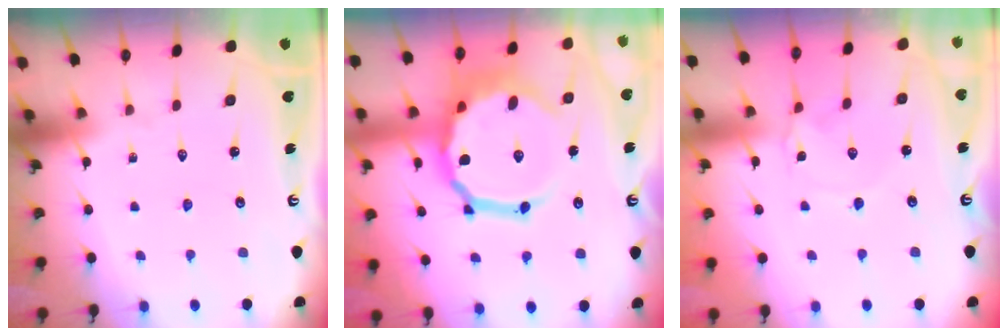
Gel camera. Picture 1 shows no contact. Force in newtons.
{"total": 15.7, "press": 15.3, "slide": 3.9}
{"total": 0.0}